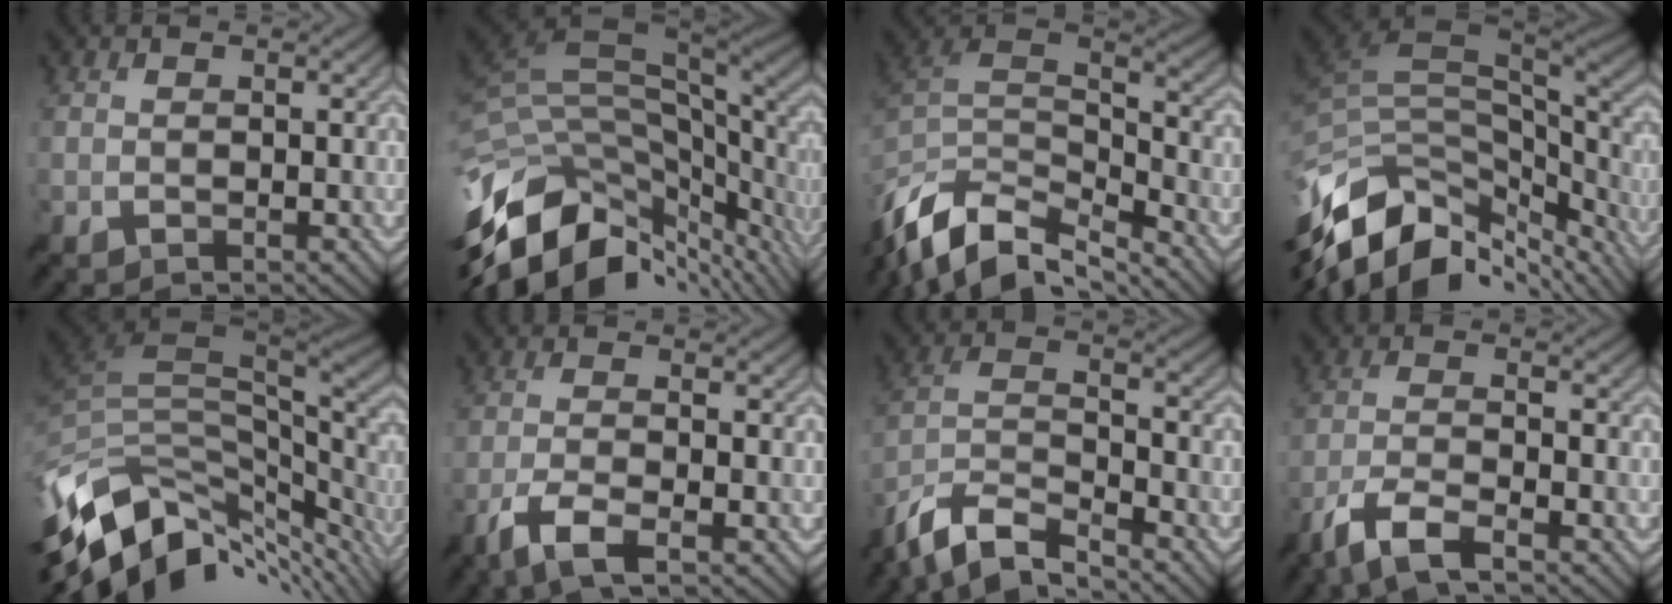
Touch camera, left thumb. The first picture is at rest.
{"total": 14.7, "force": [-2.6, 7.7, 12.3], "torque": [-0.269, -0.010, -0.042]}
{"total": 13.8, "force": [-8.8, 6.7, 8.4], "torque": [-0.235, -0.013, -0.146]}
{"total": 15.0, "force": [-6.6, 8.6, 10.4], "torque": [-0.249, -0.028, -0.108]}
{"total": 13.5, "force": [-4.3, 7.5, 10.4], "torque": [-0.222, -0.021, -0.070]}
{"total": 5.1, "force": [-2.9, 1.1, 4.1], "torque": [-0.085, -0.001, -0.063]}
{"total": 9.8, "force": [-8.1, 2.4, 5.0], "torque": [-0.108, 0.002, -0.166]}
{"total": 6.2, "force": [-4.2, 1.4, 4.3], "torque": [-0.092, -0.001, -0.091]}